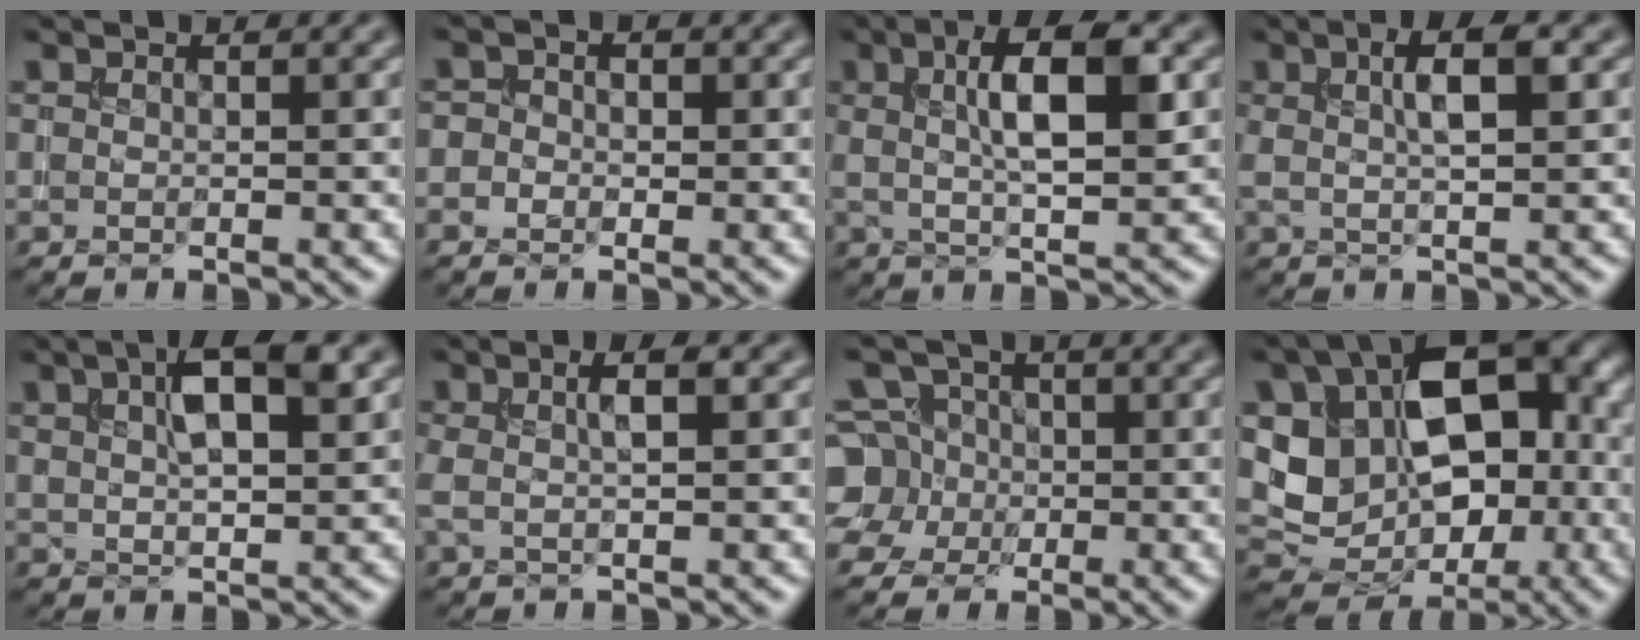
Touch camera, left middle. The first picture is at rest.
{"total": 2.1, "force": [-0.3, 1.9, 1.0], "torque": [0.001, 0.005, -0.027]}
{"total": 6.7, "force": [1.6, 1.8, 6.3], "torque": [-0.096, 0.010, 0.022]}
{"total": 3.7, "force": [0.9, 0.8, 3.5], "torque": [-0.059, 0.007, 0.013]}
{"total": 5.9, "force": [2.6, 2.1, 4.9], "torque": [-0.086, 0.008, 0.043]}
{"total": 2.6, "force": [0.5, 0.5, 2.5], "torque": [-0.042, 0.008, 0.006]}
{"total": 6.8, "force": [-0.5, 6.2, 2.8], "torque": [-0.055, 0.031, -0.047]}
{"total": 13.2, "force": [1.0, 9.4, 9.2], "torque": [-0.134, -0.005, 0.022]}